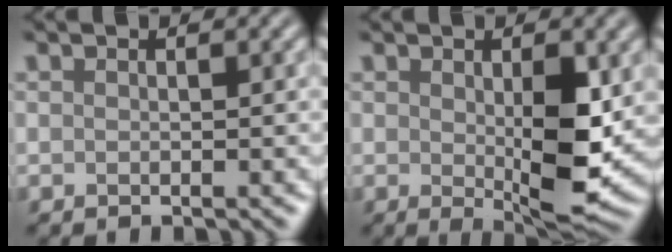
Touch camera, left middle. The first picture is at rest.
{"total": 5.9, "force": [-0.1, 1.6, 5.6], "torque": [-0.092, -0.015, 0.010]}